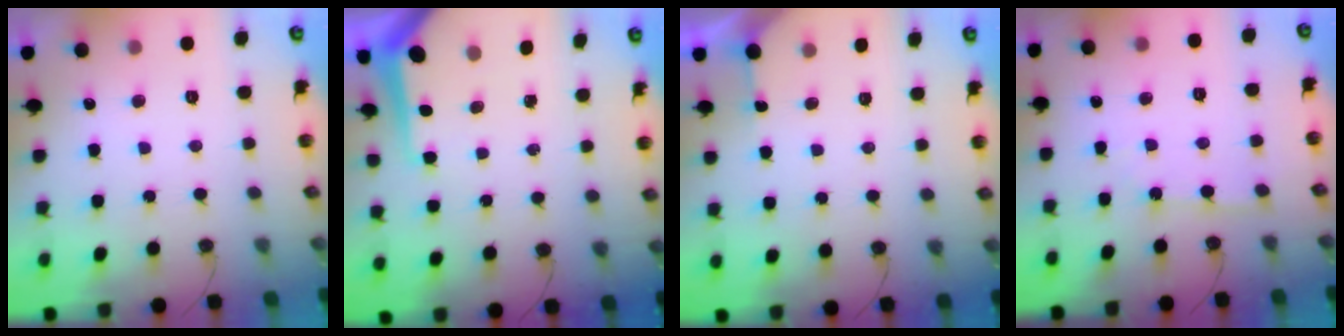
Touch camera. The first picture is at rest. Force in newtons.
{"total": 8.3, "press": 8.3, "slide": 0.7}
{"total": 2.7, "press": 2.7, "slide": 0.2}
{"total": 2.7, "press": 2.7, "slide": 0.4}